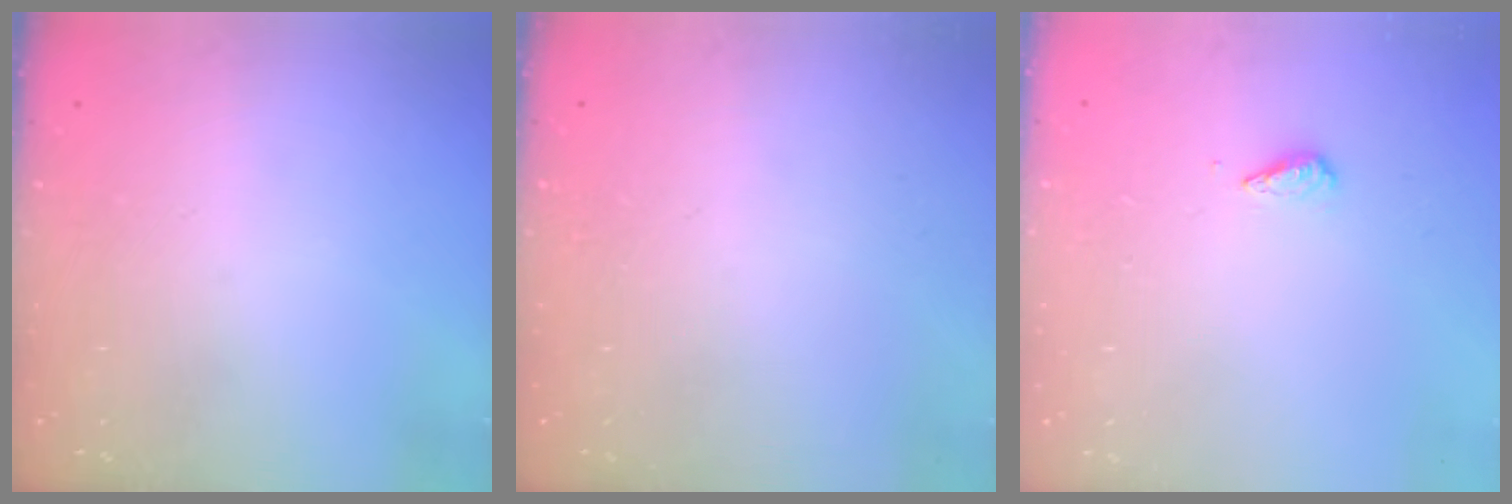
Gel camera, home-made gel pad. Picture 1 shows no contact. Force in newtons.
{"total": 0.0}
{"total": 2.9, "press": 2.9, "slide": 0.4}